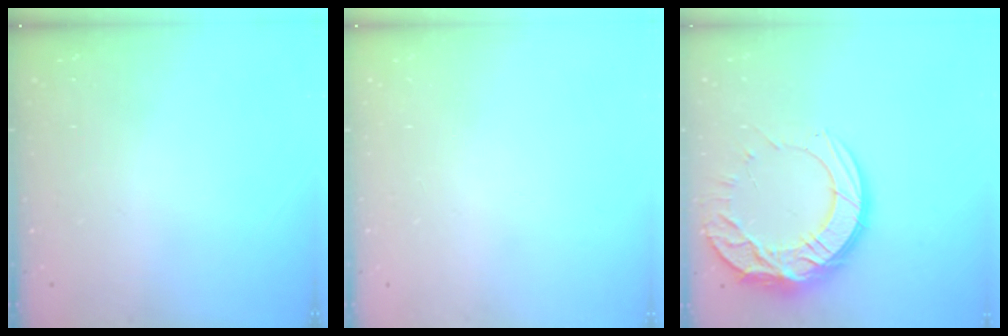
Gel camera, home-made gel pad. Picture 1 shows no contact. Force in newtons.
{"total": 0.0}
{"total": 17.2, "press": 17.2, "slide": 1.0}